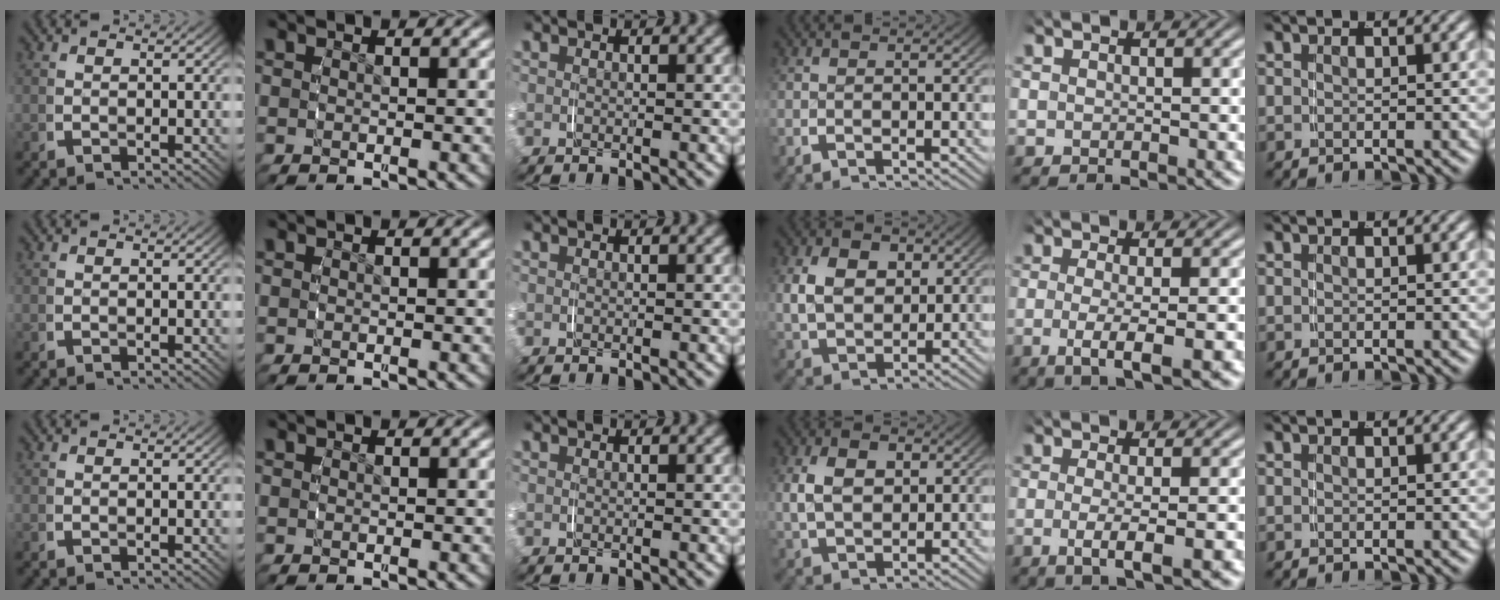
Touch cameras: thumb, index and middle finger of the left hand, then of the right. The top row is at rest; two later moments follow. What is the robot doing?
{"motion": "grasp_and_lifting", "object": "pen bag"}